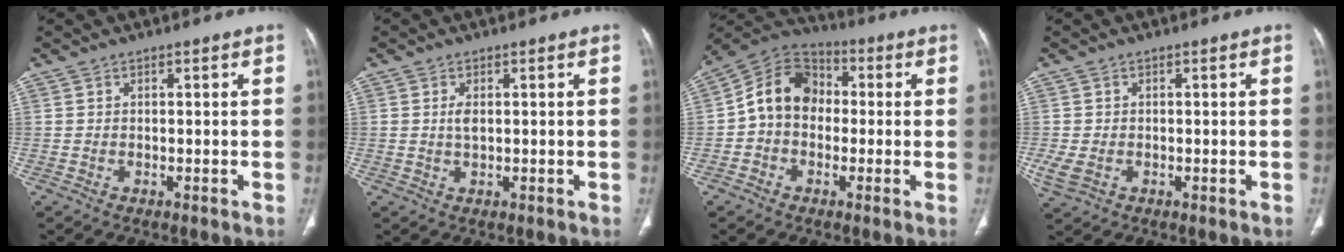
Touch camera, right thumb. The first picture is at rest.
{"total": 2.0, "force": [0.3, 1.0, 1.7], "torque": [-0.035, -0.001, 0.005]}
{"total": 11.4, "force": [-0.2, 9.0, 7.0], "torque": [-0.102, 0.039, -0.022]}
{"total": 3.5, "force": [-0.7, 2.6, 2.3], "torque": [-0.062, -0.002, -0.007]}